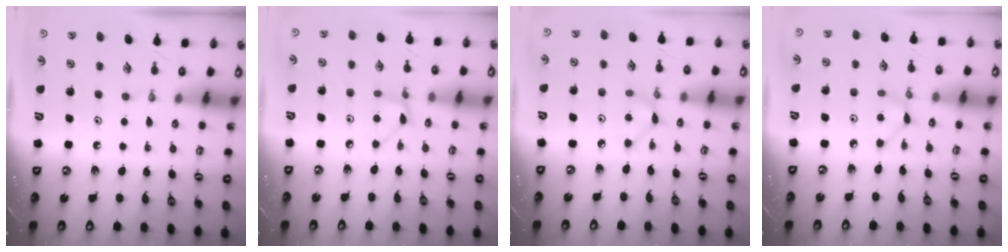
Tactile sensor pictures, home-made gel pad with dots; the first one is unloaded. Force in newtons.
{"total": 4.5, "press": 4.4, "slide": 0.6}
{"total": 2.8, "press": 2.8, "slide": 0.3}
{"total": 2.8, "press": 2.8, "slide": 0.3}